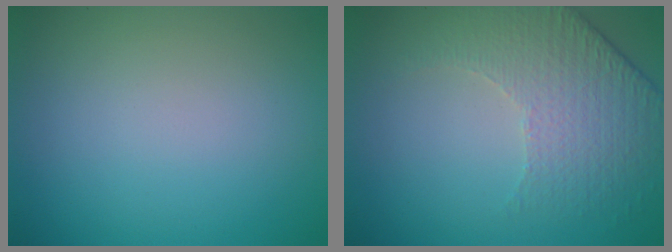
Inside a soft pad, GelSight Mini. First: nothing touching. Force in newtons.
{"total": 4.8, "press": 3.4, "slide": 3.4}